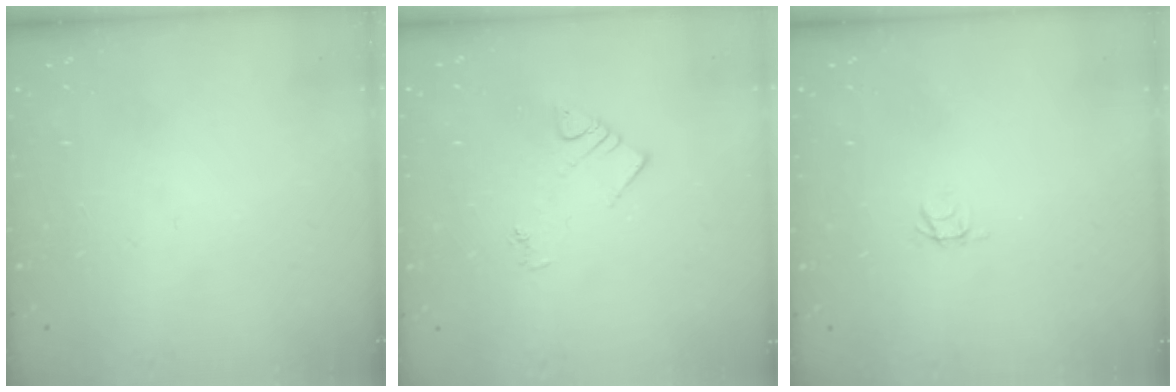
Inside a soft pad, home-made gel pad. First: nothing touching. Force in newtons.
{"total": 4.2, "press": 4.2, "slide": 0.5}
{"total": 1.8, "press": 1.8, "slide": 0.1}